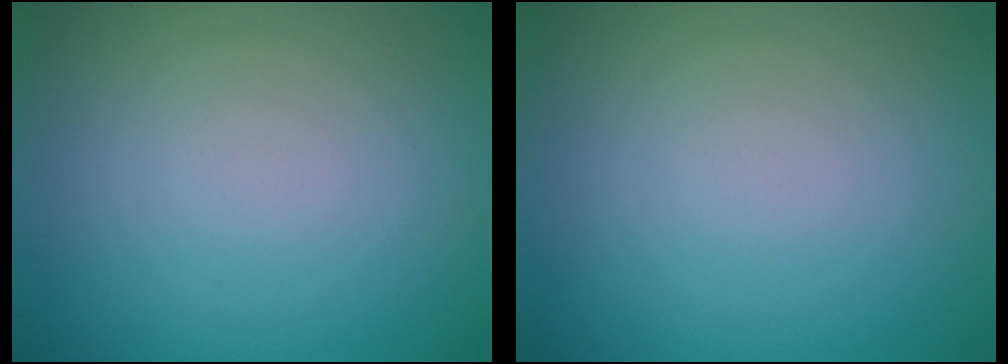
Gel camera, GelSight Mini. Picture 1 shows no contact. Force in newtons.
{"total": 0.0}